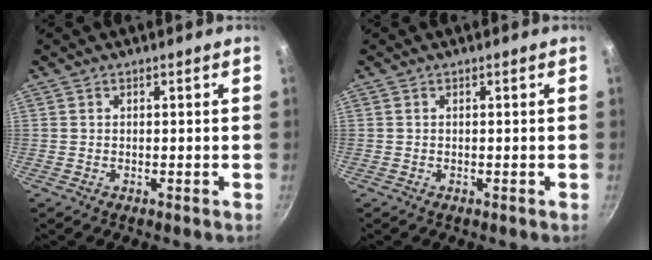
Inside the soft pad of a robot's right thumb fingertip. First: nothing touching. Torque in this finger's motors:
{"motor_torque": [0.15, 0.07, 0.16, 0.33, 0.01]}